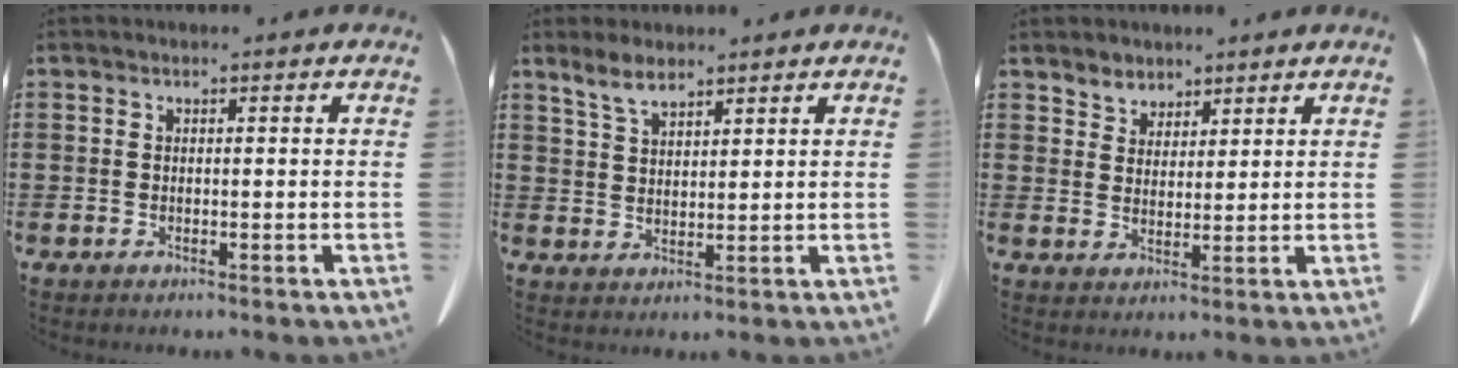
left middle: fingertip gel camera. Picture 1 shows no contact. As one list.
[{"total": 3.9, "force": [2.9, 1.4, 2.2], "torque": [-0.052, 0.000, 0.055]}, {"total": 3.3, "force": [2.9, 1.5, -0.3], "torque": [-0.007, -0.003, 0.057]}]